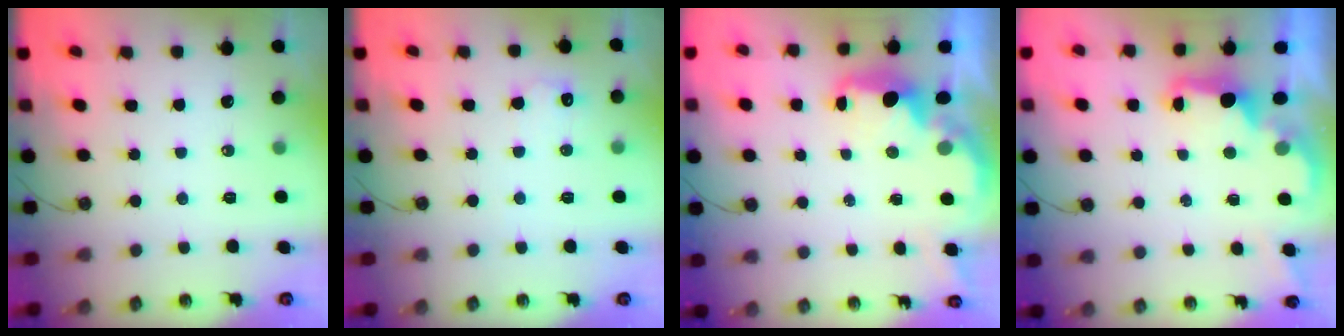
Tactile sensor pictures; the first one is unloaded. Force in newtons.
{"total": 5.8, "press": 5.8, "slide": 0.9}
{"total": 2.7, "press": 2.6, "slide": 0.6}
{"total": 2.4, "press": 2.3, "slide": 0.8}